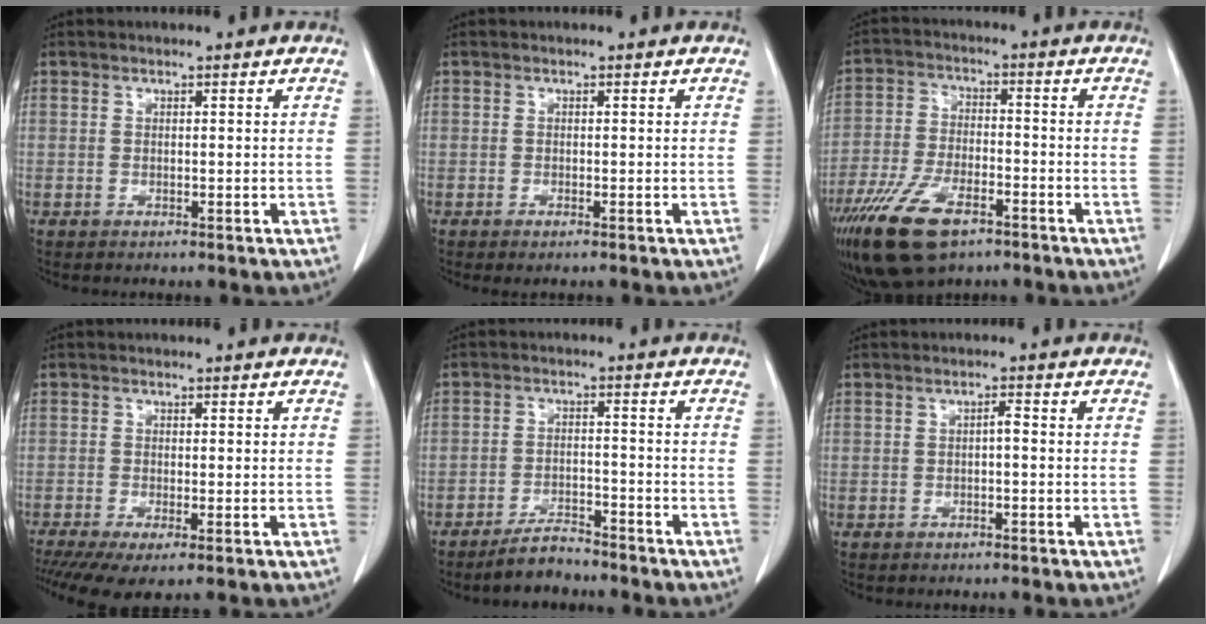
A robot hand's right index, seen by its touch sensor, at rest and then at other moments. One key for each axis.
{"total": 0.9, "fx": -0.6, "fy": 0.1, "fz": 0.6, "tx": -0.013, "ty": -0.003, "tz": -0.007}
{"total": 12.8, "fx": -8.0, "fy": 5.4, "fz": 8.4, "tx": -0.170, "ty": -0.014, "tz": -0.144}
{"total": 6.1, "fx": -3.7, "fy": 1.4, "fz": 4.6, "tx": -0.078, "ty": -0.016, "tz": -0.066}
{"total": 4.6, "fx": -4.2, "fy": 1.0, "fz": 1.5, "tx": -0.030, "ty": -0.007, "tz": -0.076}
{"total": 1.2, "fx": -0.2, "fy": 0.3, "fz": 1.1, "tx": -0.018, "ty": 0.004, "tz": -0.003}